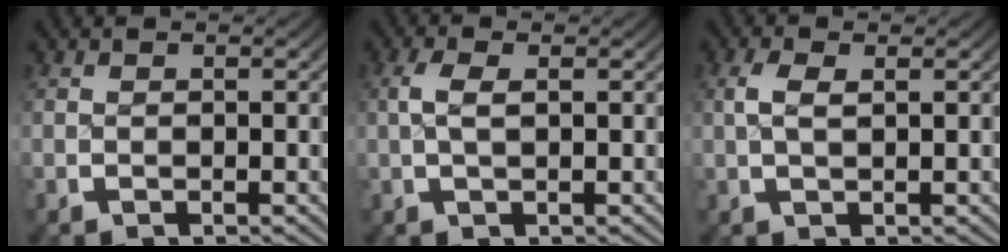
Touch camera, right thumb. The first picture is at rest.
{"total": 2.0, "force": [0.5, 0.8, 1.7], "torque": [-0.041, 0.003, 0.012]}
{"total": 1.8, "force": [0.7, 0.7, 1.5], "torque": [-0.033, 0.001, 0.017]}